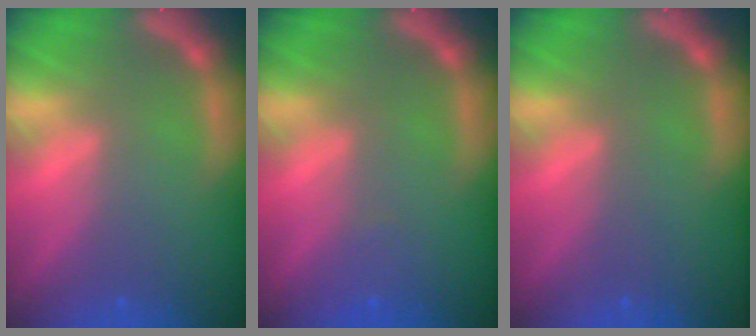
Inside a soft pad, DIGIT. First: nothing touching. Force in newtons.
{"total": 1.0}
{"total": 0.0}